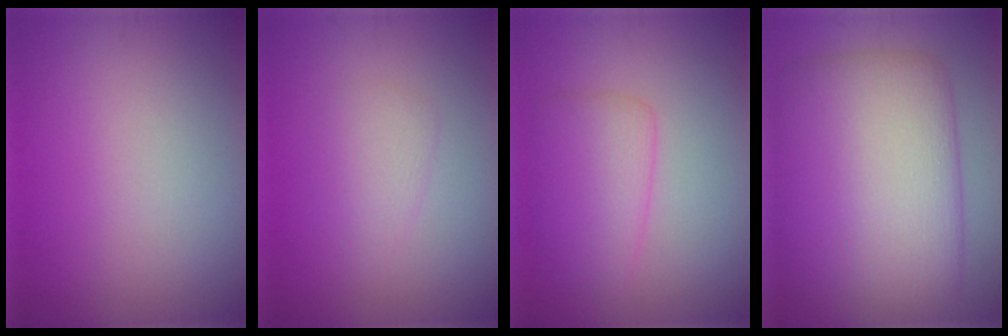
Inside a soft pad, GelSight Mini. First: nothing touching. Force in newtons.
{"total": 1.8, "press": 1.8, "slide": 0.0}
{"total": 3.7, "press": 3.7, "slide": 0.2}
{"total": 12.3, "press": 12.3, "slide": 0.2}